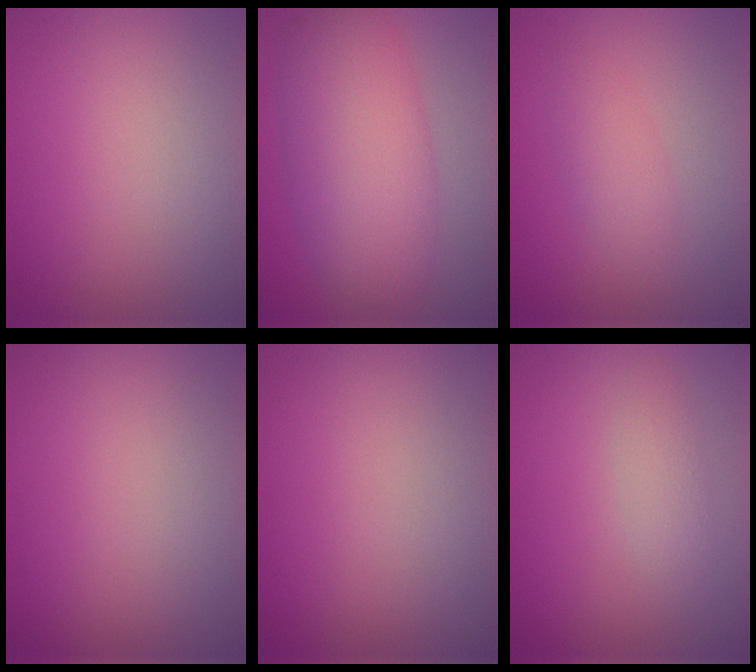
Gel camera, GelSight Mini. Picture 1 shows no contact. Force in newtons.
{"total": 7.5, "press": 7.5, "slide": 0.2}
{"total": 1.9, "press": 1.9, "slide": 0.1}
{"total": 0.0}
{"total": 0.0}
{"total": 1.5, "press": 1.5, "slide": 0.1}